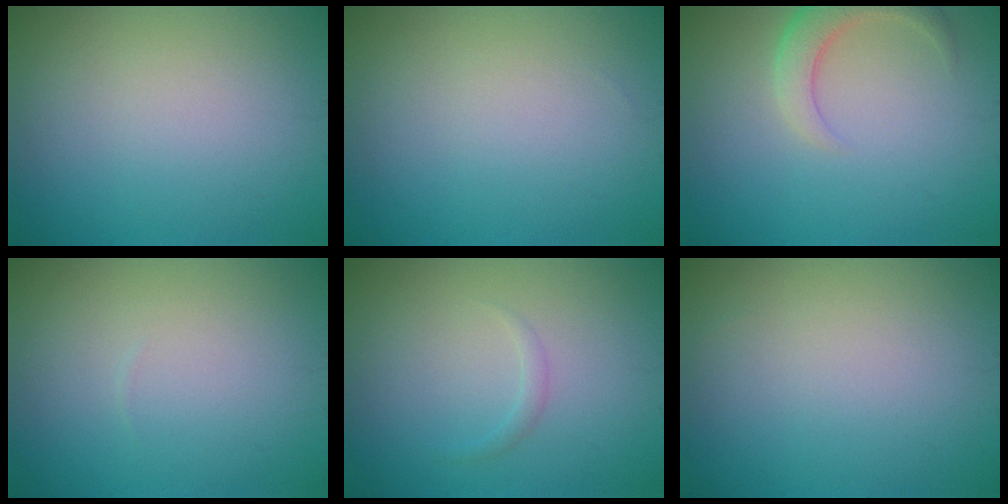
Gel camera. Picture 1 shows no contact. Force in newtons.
{"total": 0.0}
{"total": 3.0, "press": 3.0, "slide": 0.3}
{"total": 0.0}
{"total": 0.7, "press": 0.7, "slide": 0.1}
{"total": 0.0}